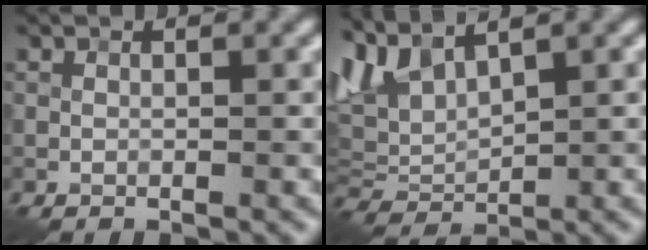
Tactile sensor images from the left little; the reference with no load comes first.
{"total": 4.3, "force": [2.7, 1.9, 2.7], "torque": [-0.069, -0.001, 0.057]}